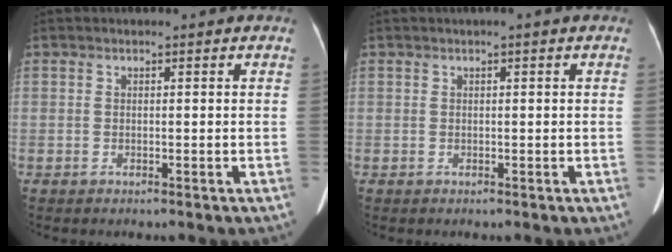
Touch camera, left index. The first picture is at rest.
{"total": 0.6, "force": [0.4, -0.1, 0.5], "torque": [-0.014, 0.001, 0.009]}